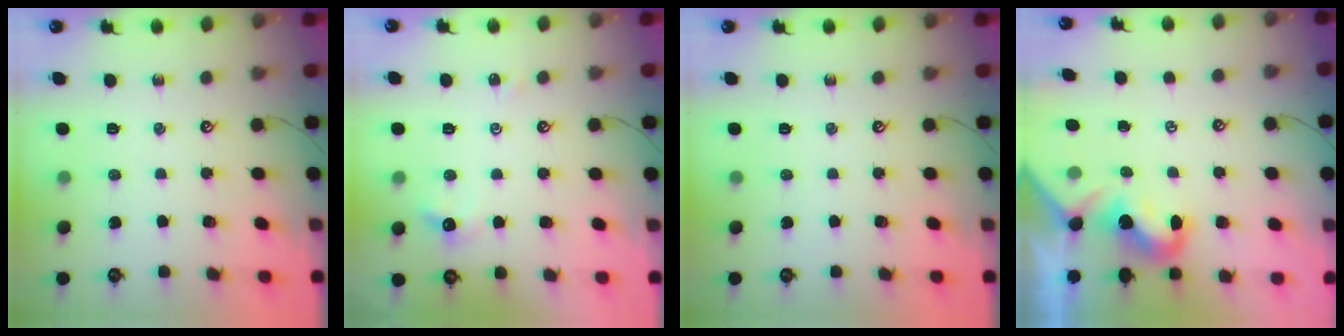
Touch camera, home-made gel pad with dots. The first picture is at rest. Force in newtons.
{"total": 2.1, "press": 2.0, "slide": 0.6}
{"total": 0.0}
{"total": 2.0, "press": 2.0, "slide": 0.6}